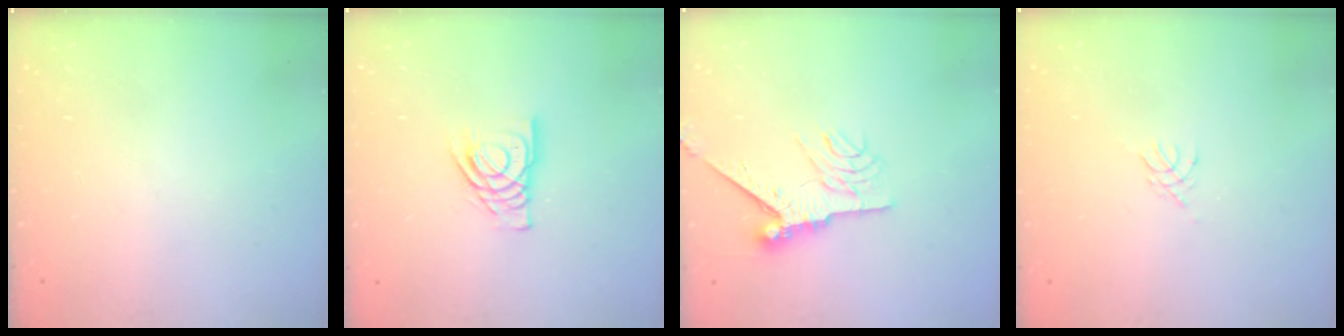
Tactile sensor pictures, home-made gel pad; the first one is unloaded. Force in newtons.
{"total": 11.3, "press": 11.1, "slide": 1.6}
{"total": 9.6, "press": 9.5, "slide": 1.0}
{"total": 2.7, "press": 2.6, "slide": 0.6}